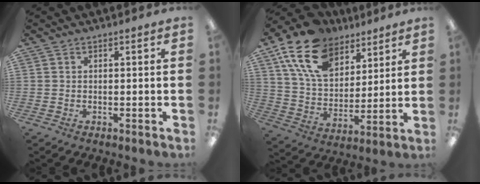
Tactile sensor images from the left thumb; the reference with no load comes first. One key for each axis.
{"total": 17.5, "fx": 11.0, "fy": 10.7, "fz": 8.4, "tx": -0.168, "ty": -0.042, "tz": 0.204}